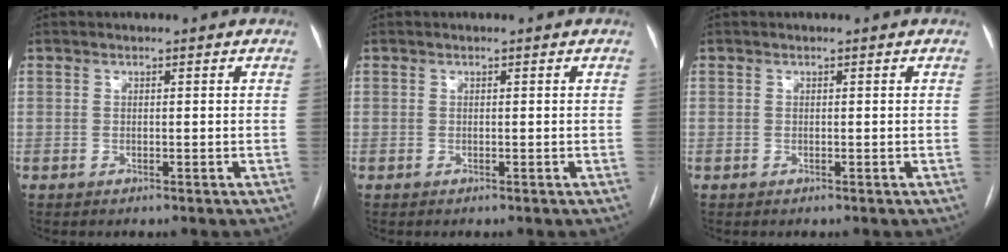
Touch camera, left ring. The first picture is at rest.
{"total": 0.0}
{"total": 0.0}